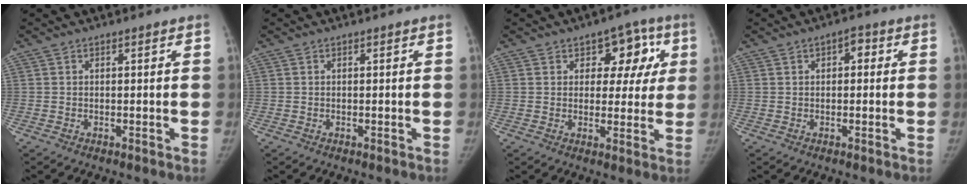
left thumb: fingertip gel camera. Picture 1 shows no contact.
{"total": 0.0}
{"total": 9.0, "force": [3.3, 6.1, 5.8], "torque": [-0.016, -0.005, 0.036]}
{"total": 2.8, "force": [0.7, 1.7, 2.0], "torque": [-0.016, 0.006, 0.003]}